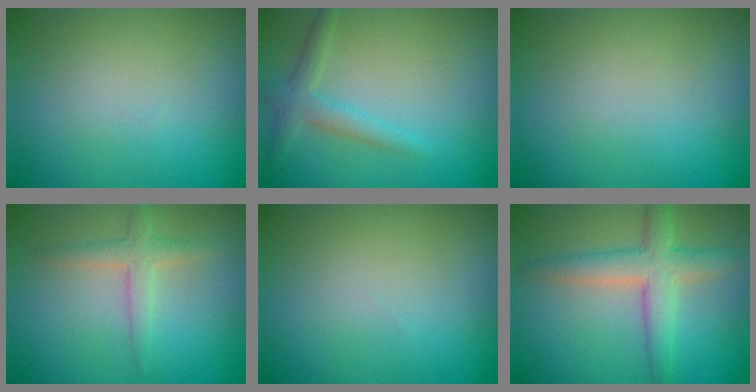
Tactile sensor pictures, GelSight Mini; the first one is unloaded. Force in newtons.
{"total": 2.3, "press": 2.3, "slide": 0.2}
{"total": 0.0}
{"total": 2.2, "press": 2.2, "slide": 0.1}
{"total": 0.0}
{"total": 4.6, "press": 4.6, "slide": 0.2}